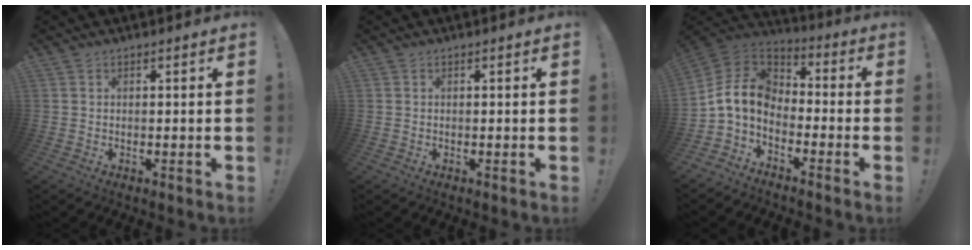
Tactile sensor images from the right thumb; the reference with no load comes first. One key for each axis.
{"total": 0.0}
{"total": 11.4, "fx": -1.7, "fy": 7.9, "fz": 8.1, "tx": -0.165, "ty": 0.016, "tz": -0.026}